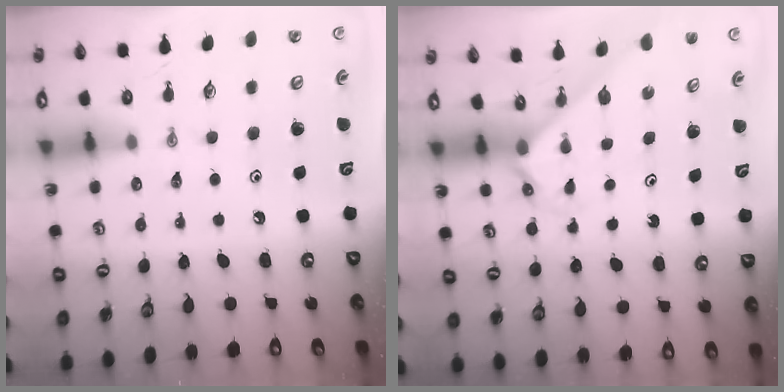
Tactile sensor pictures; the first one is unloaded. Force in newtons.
{"total": 2.3, "press": 2.3, "slide": 0.2}